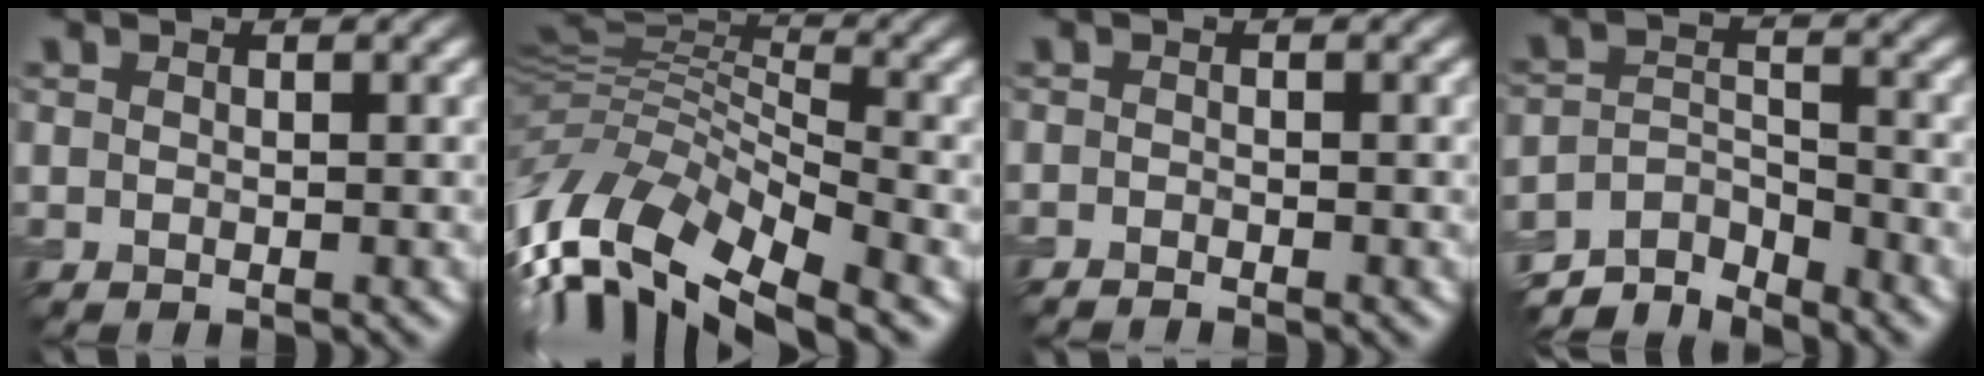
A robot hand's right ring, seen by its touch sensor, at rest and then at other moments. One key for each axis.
{"total": 11.9, "fx": -6.9, "fy": 5.2, "fz": 8.3, "tx": -0.175, "ty": 0.015, "tz": -0.127}
{"total": 1.2, "fx": -1.1, "fy": 0.1, "fz": 0.5, "tx": -0.010, "ty": 0.000, "tz": -0.024}
{"total": 5.5, "fx": -5.0, "fy": 1.6, "fz": 1.8, "tx": -0.026, "ty": 0.000, "tz": -0.092}